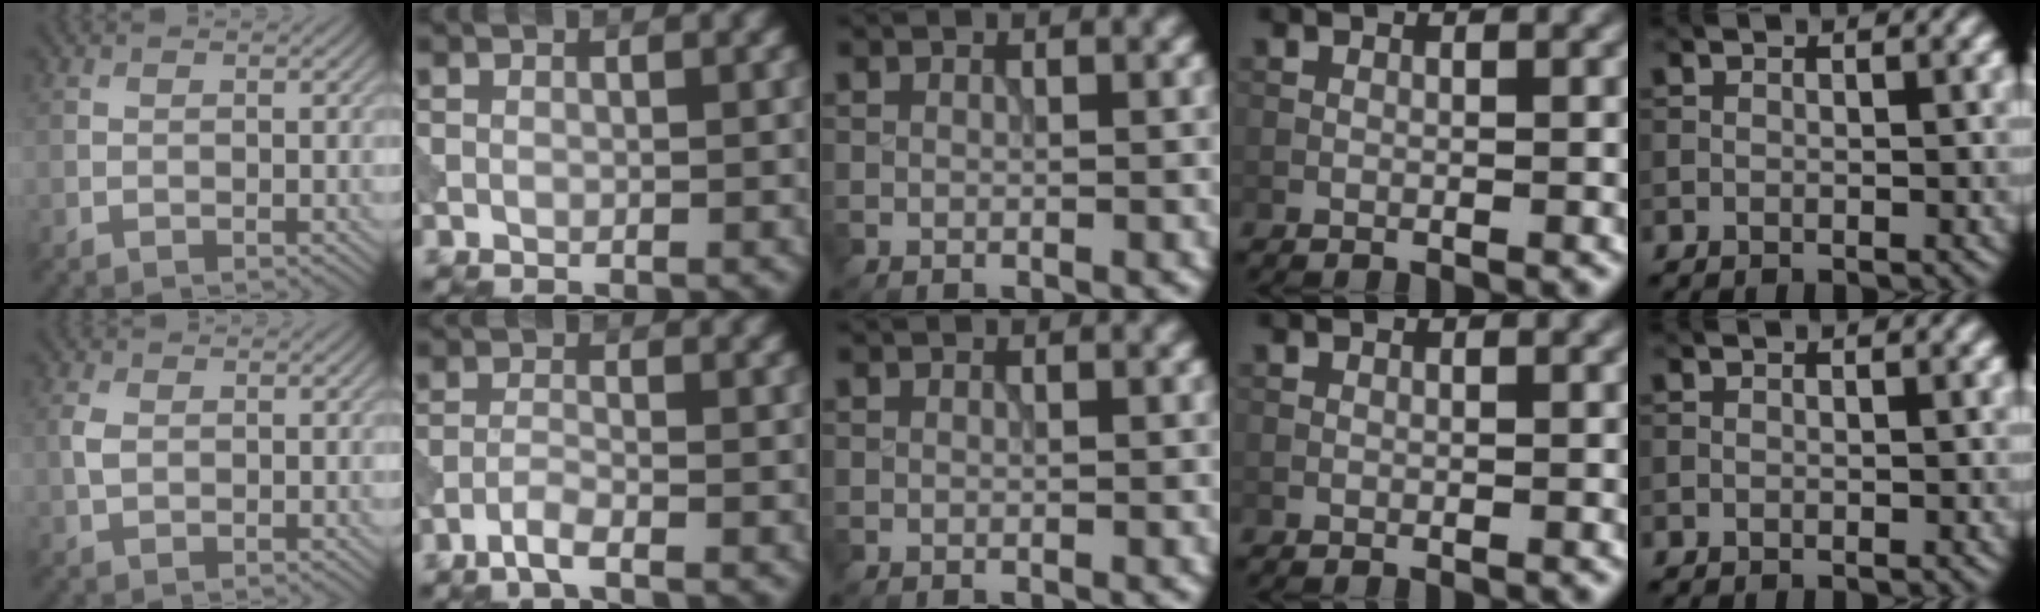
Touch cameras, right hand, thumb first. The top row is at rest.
{"thumb": {"total": 2.0, "force": [0.2, 1.3, 1.5], "torque": [-0.043, 0.002, 0.005]}, "index": {"total": 2.0, "force": [-1.4, 0.2, 1.4], "torque": [-0.025, 0.004, -0.038]}}